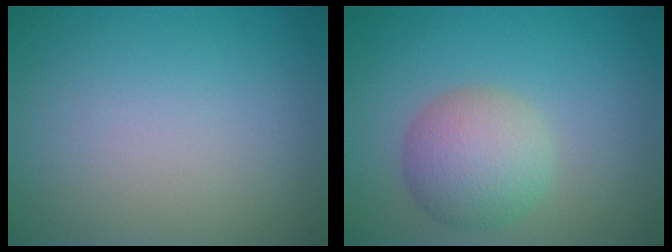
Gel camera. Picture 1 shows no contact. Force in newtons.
{"total": 4.8, "press": 4.8, "slide": 0.3}